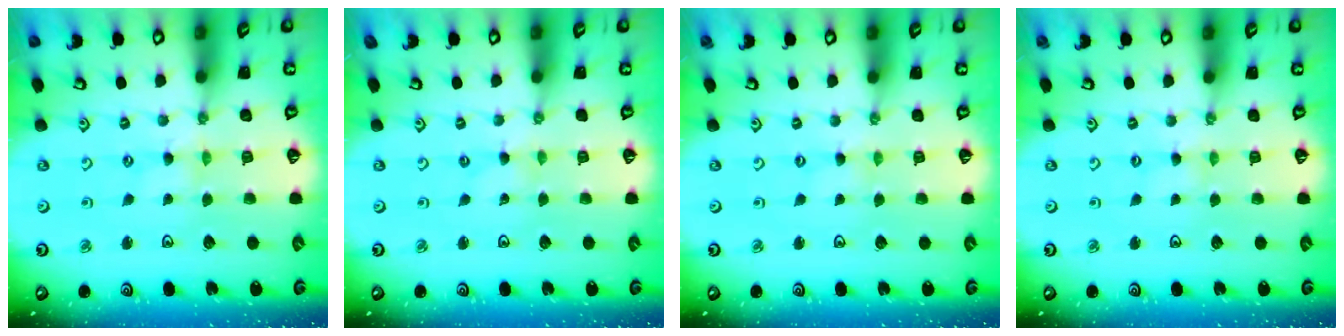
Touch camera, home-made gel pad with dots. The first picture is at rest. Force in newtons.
{"total": 0.0}
{"total": 0.0}
{"total": 0.5, "press": 0.5, "slide": 0.1}